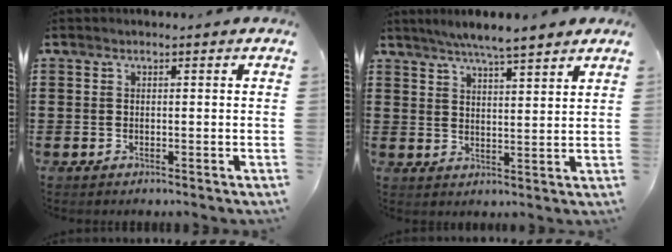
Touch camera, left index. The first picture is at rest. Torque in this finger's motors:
{"motor_torque": [0.81, -0.94, 0.64, 0.17]}